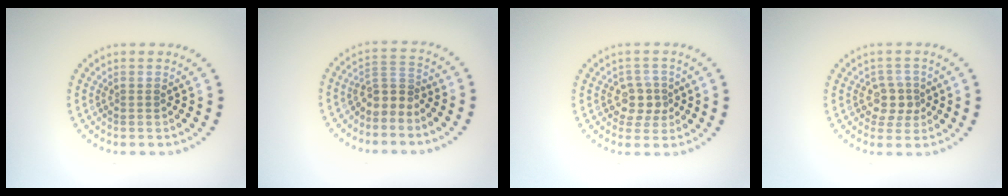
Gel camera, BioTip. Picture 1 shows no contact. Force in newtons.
{"total": 2.4, "press": 1.7, "slide": 1.7}
{"total": 2.4, "press": 2.1, "slide": 1.0}
{"total": 2.4, "press": 2.1, "slide": 1.0}